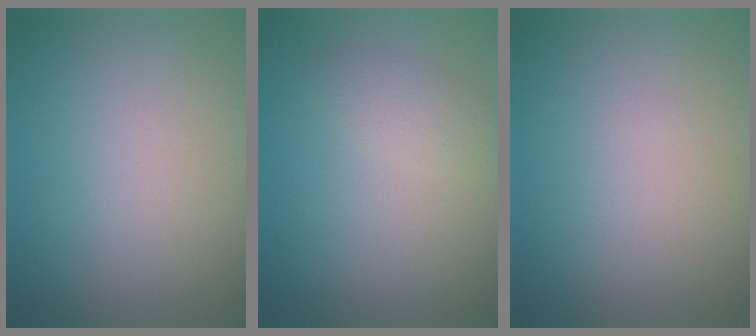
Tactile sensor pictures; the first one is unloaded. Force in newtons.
{"total": 2.0, "press": 2.0, "slide": 0.0}
{"total": 0.0}